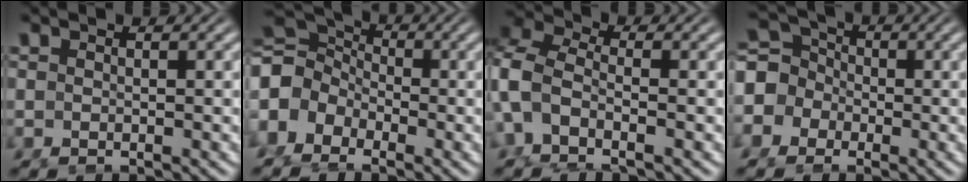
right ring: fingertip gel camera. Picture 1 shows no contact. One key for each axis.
{"total": 9.2, "fx": 0.3, "fy": 8.1, "fz": 4.4, "tx": -0.104, "ty": -0.014, "tz": -0.003}
{"total": 6.8, "fx": -0.9, "fy": 5.2, "fz": 4.2, "tx": -0.132, "ty": -0.029, "tz": -0.011}
{"total": 9.0, "fx": -0.7, "fy": 8.5, "fz": 3.2, "tx": -0.082, "ty": -0.021, "tz": -0.018}